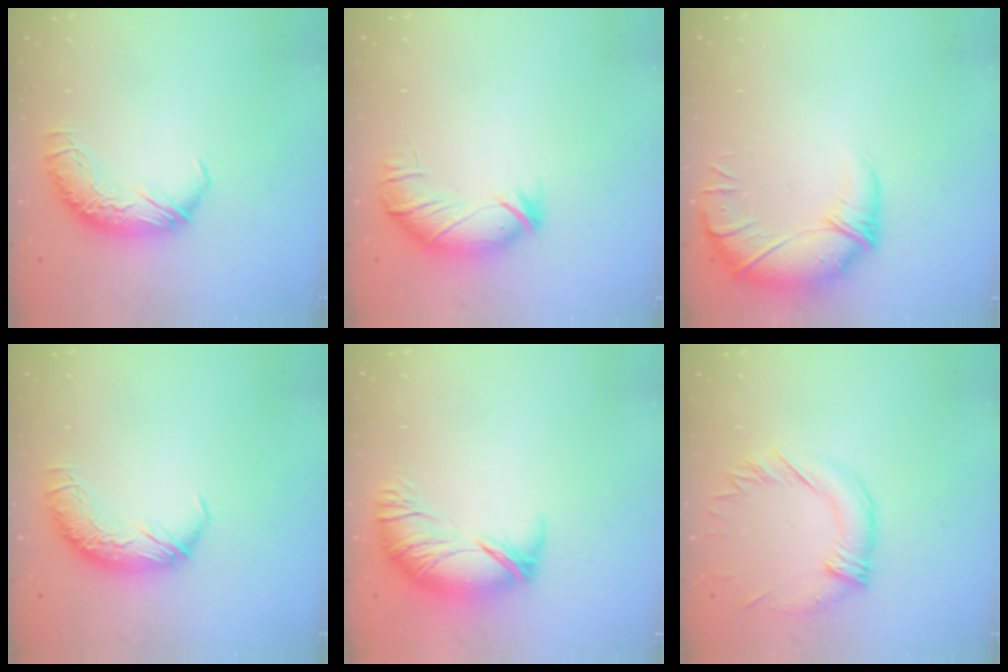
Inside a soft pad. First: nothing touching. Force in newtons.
{"total": 3.8, "press": 3.4, "slide": 1.6}
{"total": 2.9, "press": 1.8, "slide": 2.3}
{"total": 0.0}
{"total": 2.5, "press": 1.6, "slide": 1.9}
{"total": 1.3, "press": 0.3, "slide": 1.3}